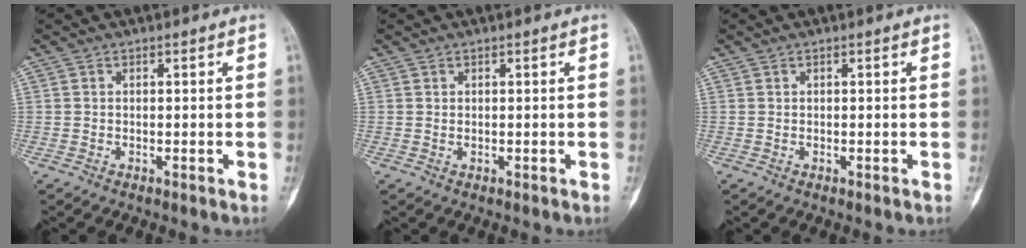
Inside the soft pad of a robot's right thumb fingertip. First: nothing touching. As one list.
[{"total": 0.0}, {"total": 0.0}]